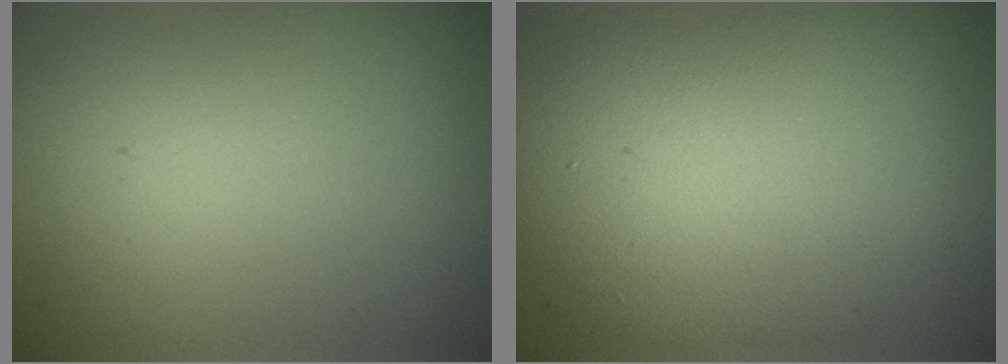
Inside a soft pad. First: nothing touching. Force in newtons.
{"total": 10.1, "press": 10.1, "slide": 0.7}